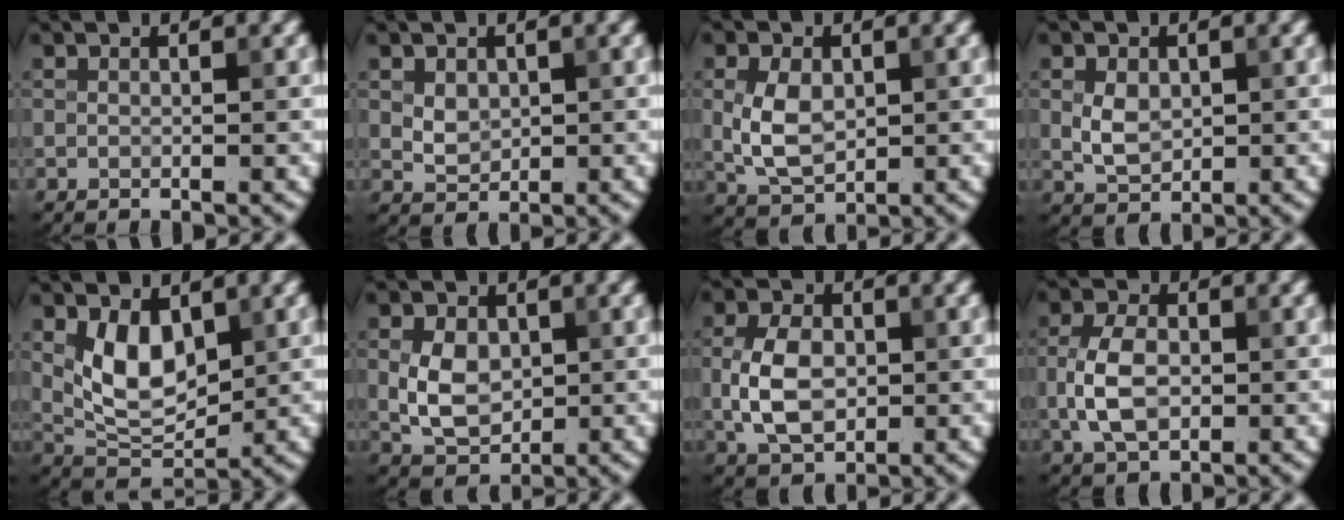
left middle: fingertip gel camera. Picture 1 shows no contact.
{"total": 2.0, "force": [0.4, 1.5, 1.2], "torque": [-0.022, -0.003, 0.012]}
{"total": 4.4, "force": [0.1, 2.9, 3.3], "torque": [-0.070, 0.000, 0.005]}
{"total": 2.8, "force": [0.2, 2.0, 1.9], "torque": [-0.038, -0.001, 0.006]}
{"total": 5.2, "force": [1.3, 3.0, 4.0], "torque": [-0.074, -0.006, 0.029]}
{"total": 4.4, "force": [0.0, 3.2, 3.0], "torque": [-0.058, -0.001, 0.001]}
{"total": 5.5, "force": [-0.3, 3.8, 4.0], "torque": [-0.084, 0.001, -0.008]}
{"total": 4.7, "force": [-0.4, 3.1, 3.6], "torque": [-0.074, 0.001, -0.012]}